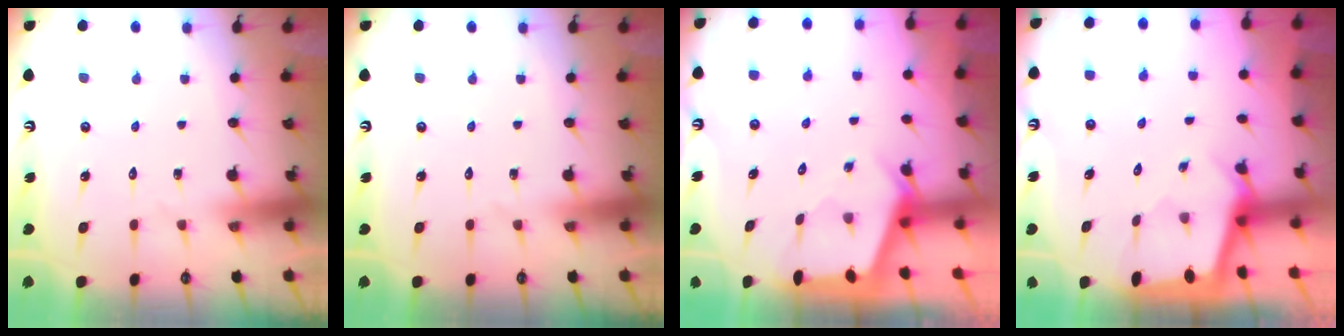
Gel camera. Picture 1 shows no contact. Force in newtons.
{"total": 0.0}
{"total": 2.5, "press": 2.5, "slide": 0.3}
{"total": 1.6, "press": 1.6, "slide": 0.2}